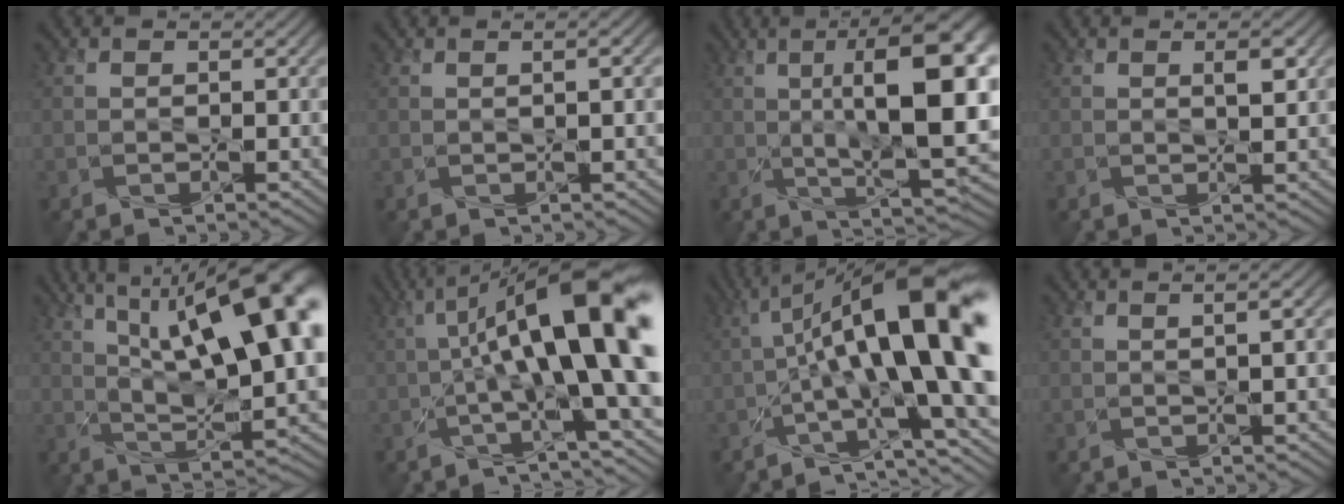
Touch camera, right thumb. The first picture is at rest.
{"total": 1.9, "force": [0.2, 0.1, 1.9], "torque": [-0.029, 0.007, 0.005]}
{"total": 16.1, "force": [2.8, 5.3, 15.0], "torque": [-0.215, 0.019, 0.040]}
{"total": 1.4, "force": [0.7, 0.2, 1.2], "torque": [-0.019, 0.002, 0.011]}
{"total": 18.7, "force": [6.9, 7.1, 15.9], "torque": [-0.241, 0.050, 0.091]}
{"total": 14.6, "force": [1.8, 3.1, 14.2], "torque": [-0.214, 0.019, 0.020]}
{"total": 16.1, "force": [1.2, 3.9, 15.5], "torque": [-0.234, 0.028, 0.008]}
{"total": 2.9, "force": [0.7, 0.3, 2.8], "torque": [-0.036, 0.006, 0.009]}